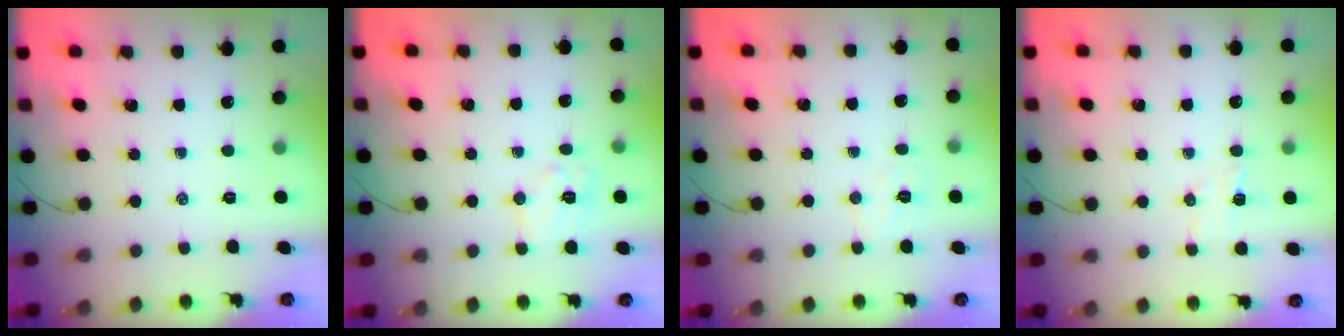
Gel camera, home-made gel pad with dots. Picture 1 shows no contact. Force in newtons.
{"total": 7.8, "press": 7.8, "slide": 0.6}
{"total": 4.8, "press": 4.6, "slide": 1.0}
{"total": 5.4, "press": 5.3, "slide": 1.2}